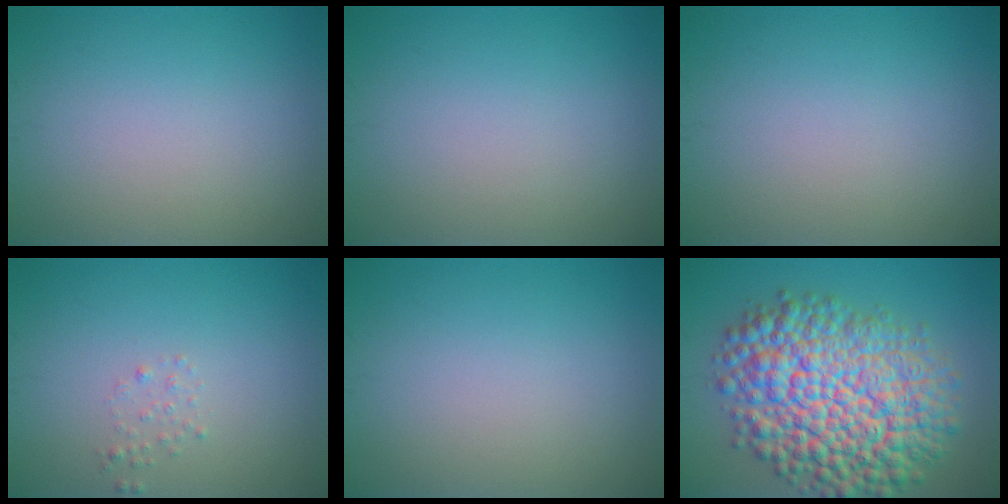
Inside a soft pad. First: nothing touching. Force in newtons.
{"total": 0.0}
{"total": 0.0}
{"total": 0.8, "press": 0.8, "slide": 0.1}
{"total": 0.0}
{"total": 13.8, "press": 13.7, "slide": 0.5}